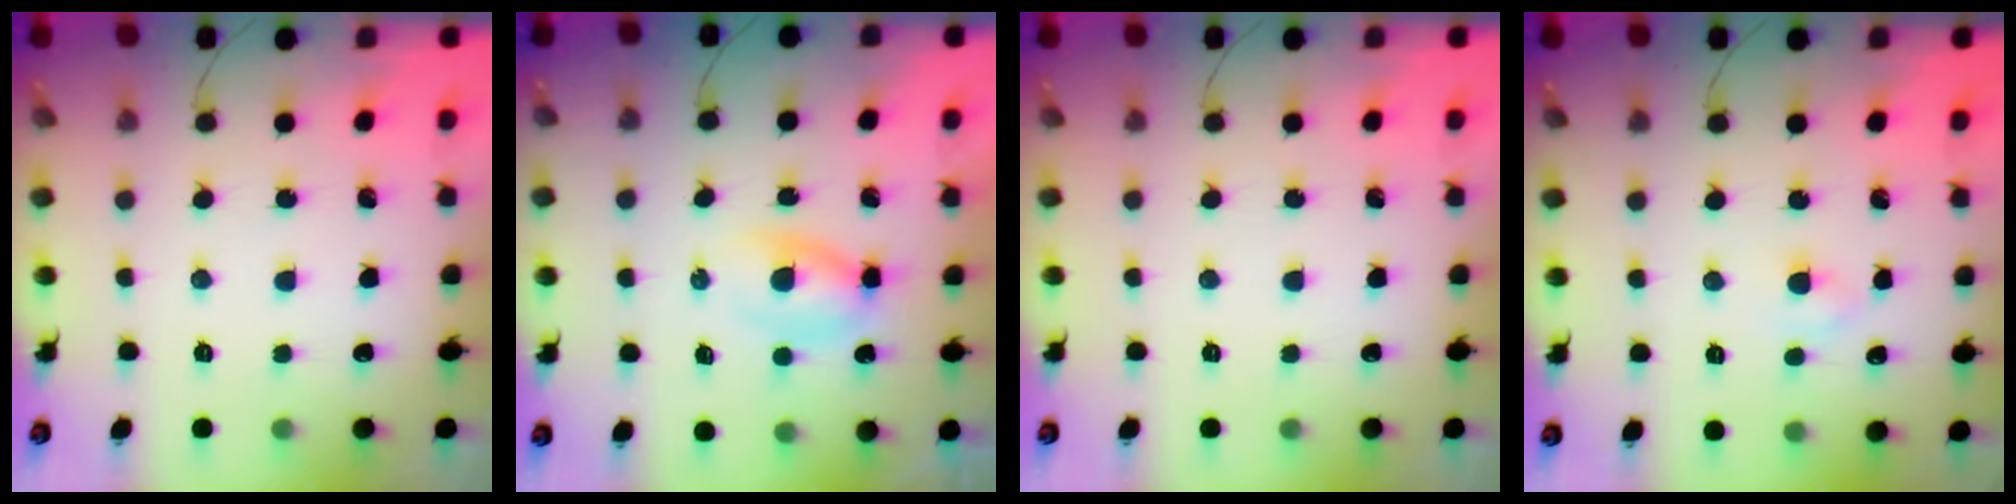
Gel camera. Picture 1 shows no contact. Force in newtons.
{"total": 2.2, "press": 2.0, "slide": 1.0}
{"total": 0.0}
{"total": 1.8, "press": 1.6, "slide": 0.8}